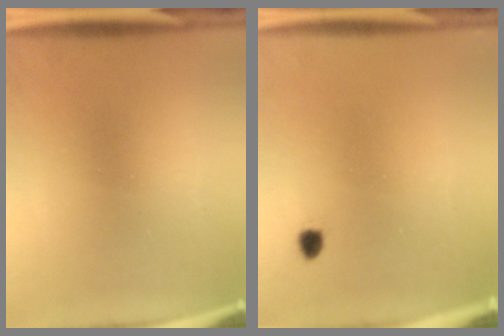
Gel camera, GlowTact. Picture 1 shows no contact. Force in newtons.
{"total": 1.3}